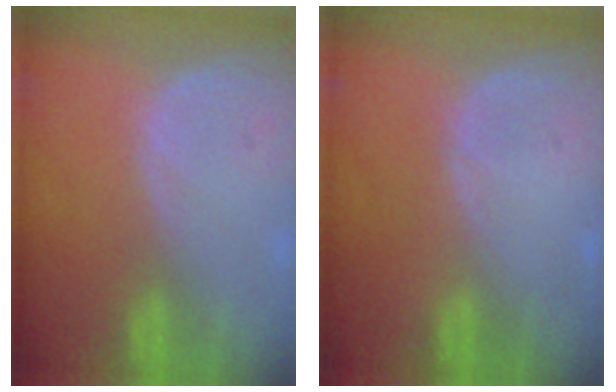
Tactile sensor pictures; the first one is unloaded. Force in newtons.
{"total": 0.0}